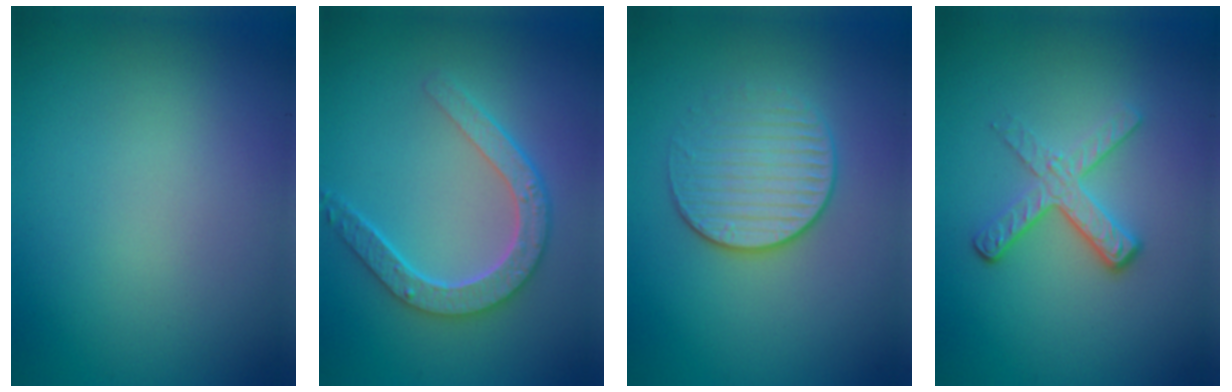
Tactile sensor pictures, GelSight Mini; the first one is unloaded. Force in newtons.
{"total": 4.6, "press": 3.6, "slide": 2.9}
{"total": 3.3, "press": 2.9, "slide": 1.5}
{"total": 3.4, "press": 2.4, "slide": 2.4}